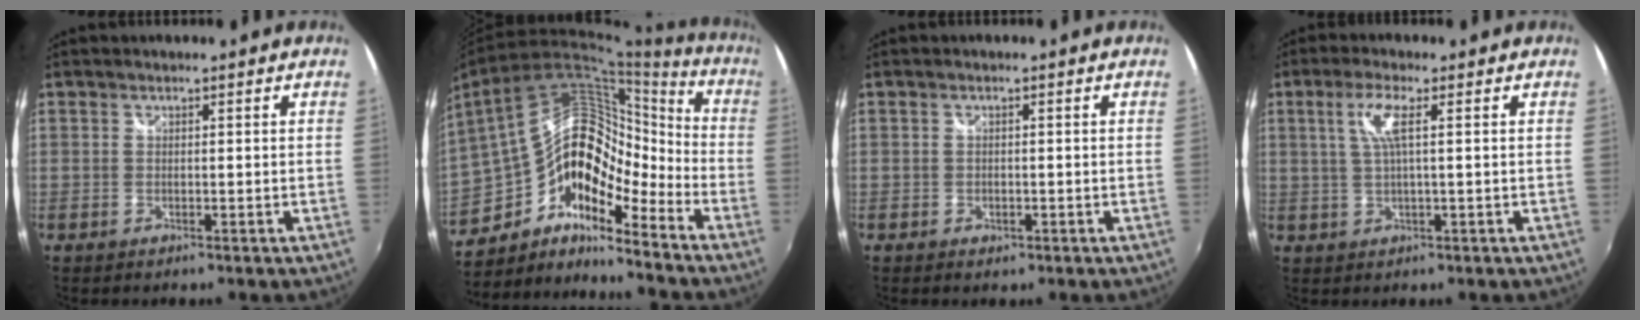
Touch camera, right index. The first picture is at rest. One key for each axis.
{"total": 18.5, "fx": -8.3, "fy": 10.9, "fz": 12.4, "tx": -0.227, "ty": 0.010, "tz": -0.163}
{"total": 1.4, "fx": -0.6, "fy": 1.0, "fz": 0.6, "tx": -0.010, "ty": -0.003, "tz": -0.009}
{"total": 4.6, "fx": 1.2, "fy": 0.1, "fz": 4.5, "tx": -0.091, "ty": 0.002, "tz": 0.026}